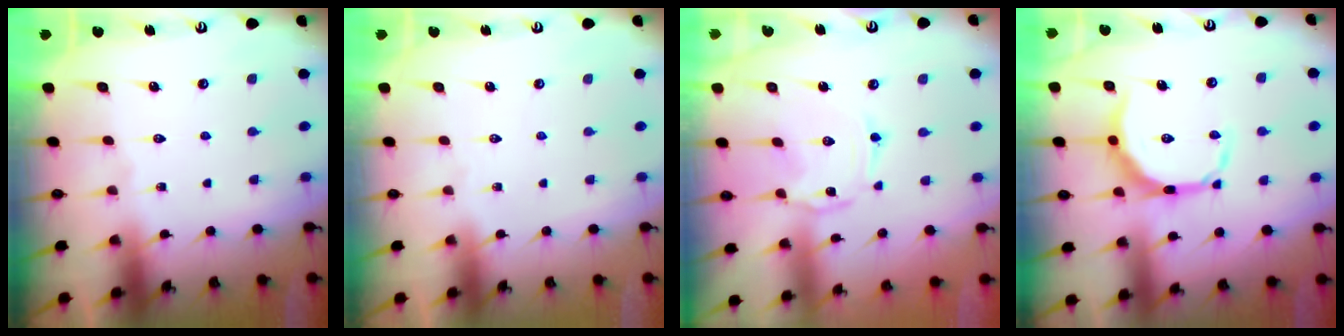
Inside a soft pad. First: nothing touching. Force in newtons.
{"total": 0.0}
{"total": 1.7, "press": 1.7, "slide": 0.2}
{"total": 11.0, "press": 11.0, "slide": 0.4}